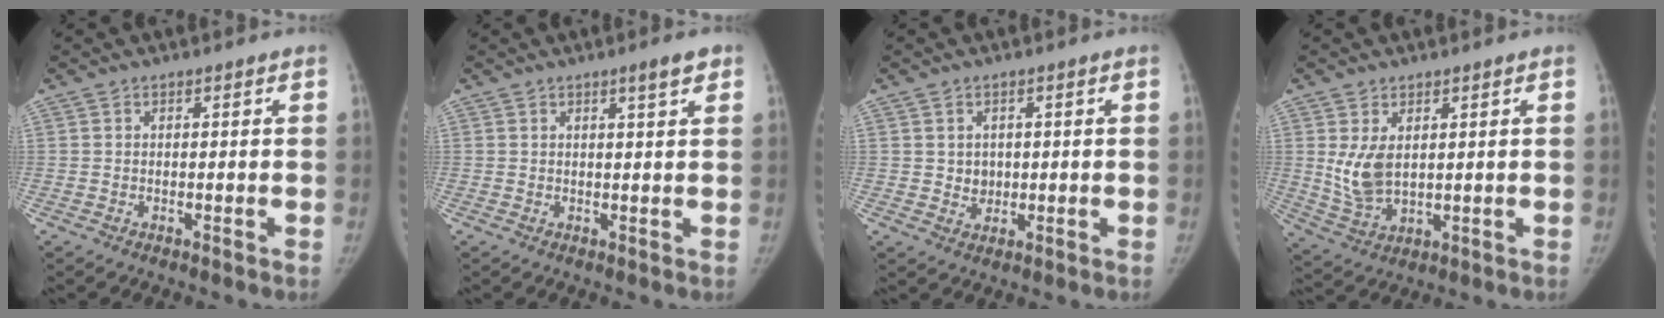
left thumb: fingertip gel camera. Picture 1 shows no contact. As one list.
[{"total": 3.0, "force": [1.8, 0.3, 2.4], "torque": [-0.032, -0.009, 0.026]}, {"total": 2.9, "force": [0.3, 2.6, 1.2], "torque": [-0.004, -0.002, 0.010]}, {"total": 7.0, "force": [1.6, 4.1, 5.4], "torque": [-0.100, -0.013, 0.047]}]